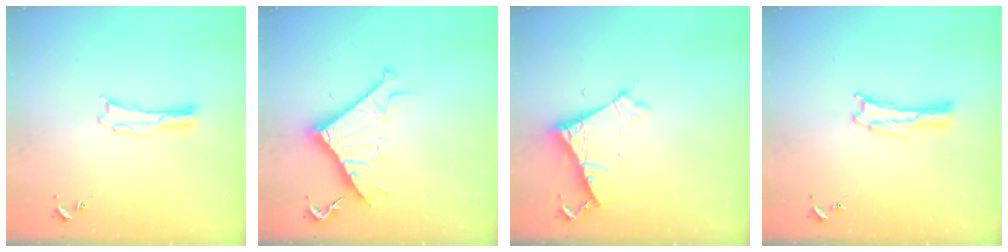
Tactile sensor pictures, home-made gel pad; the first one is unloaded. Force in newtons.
{"total": 10.7, "press": 10.7, "slide": 0.1}
{"total": 6.4, "press": 6.4, "slide": 0.6}
{"total": 0.6, "press": 0.5, "slide": 0.2}